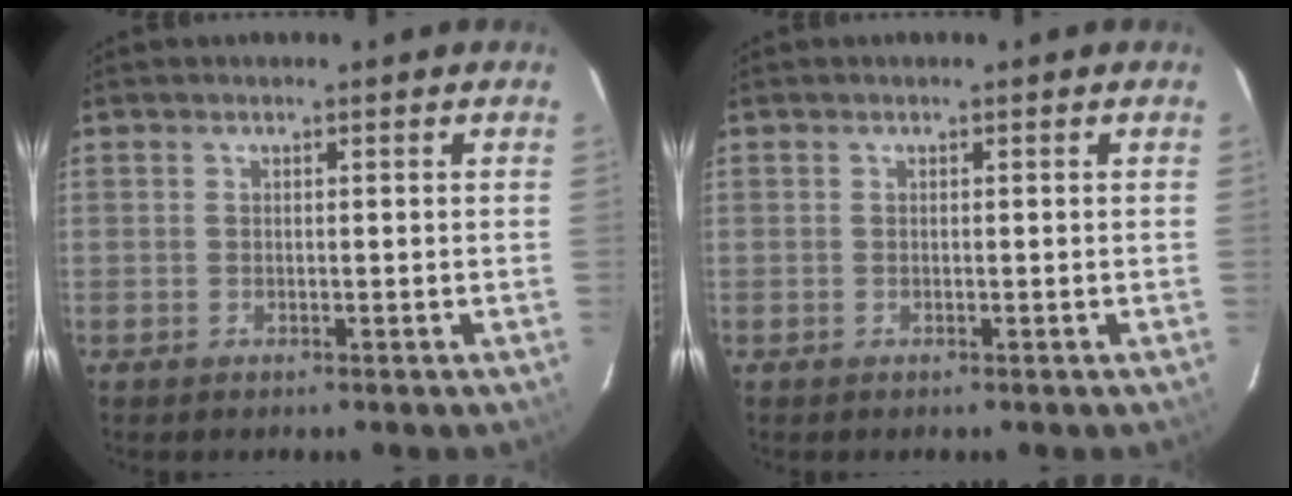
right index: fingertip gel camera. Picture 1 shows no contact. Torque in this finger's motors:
{"motor_torque": [0.00, 0.00, 0.01, 0.00]}